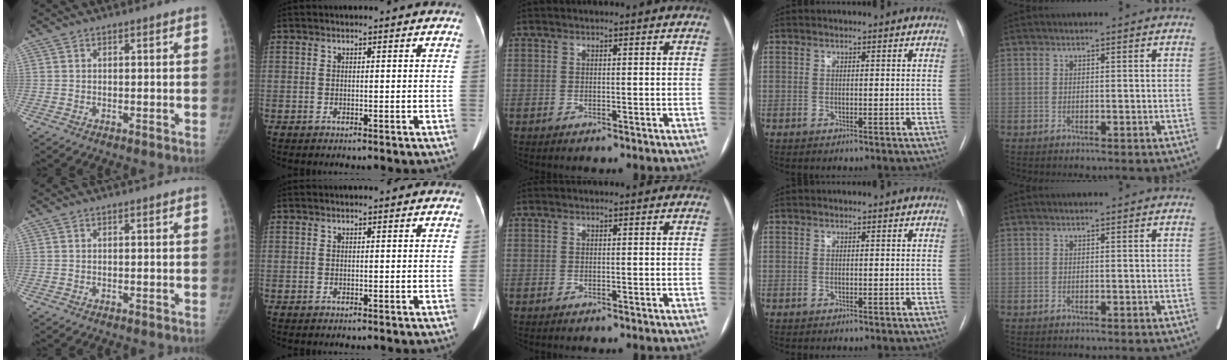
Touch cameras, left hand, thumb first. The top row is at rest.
{}